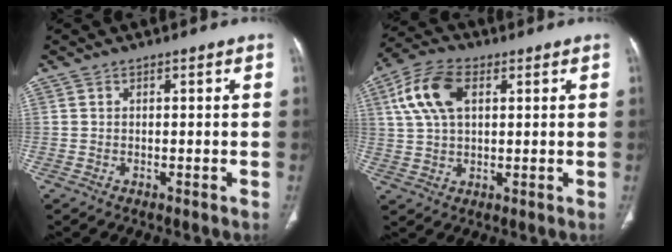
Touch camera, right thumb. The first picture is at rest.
{"total": 10.8, "force": [3.4, 6.2, 8.2], "torque": [-0.167, 0.014, 0.063]}